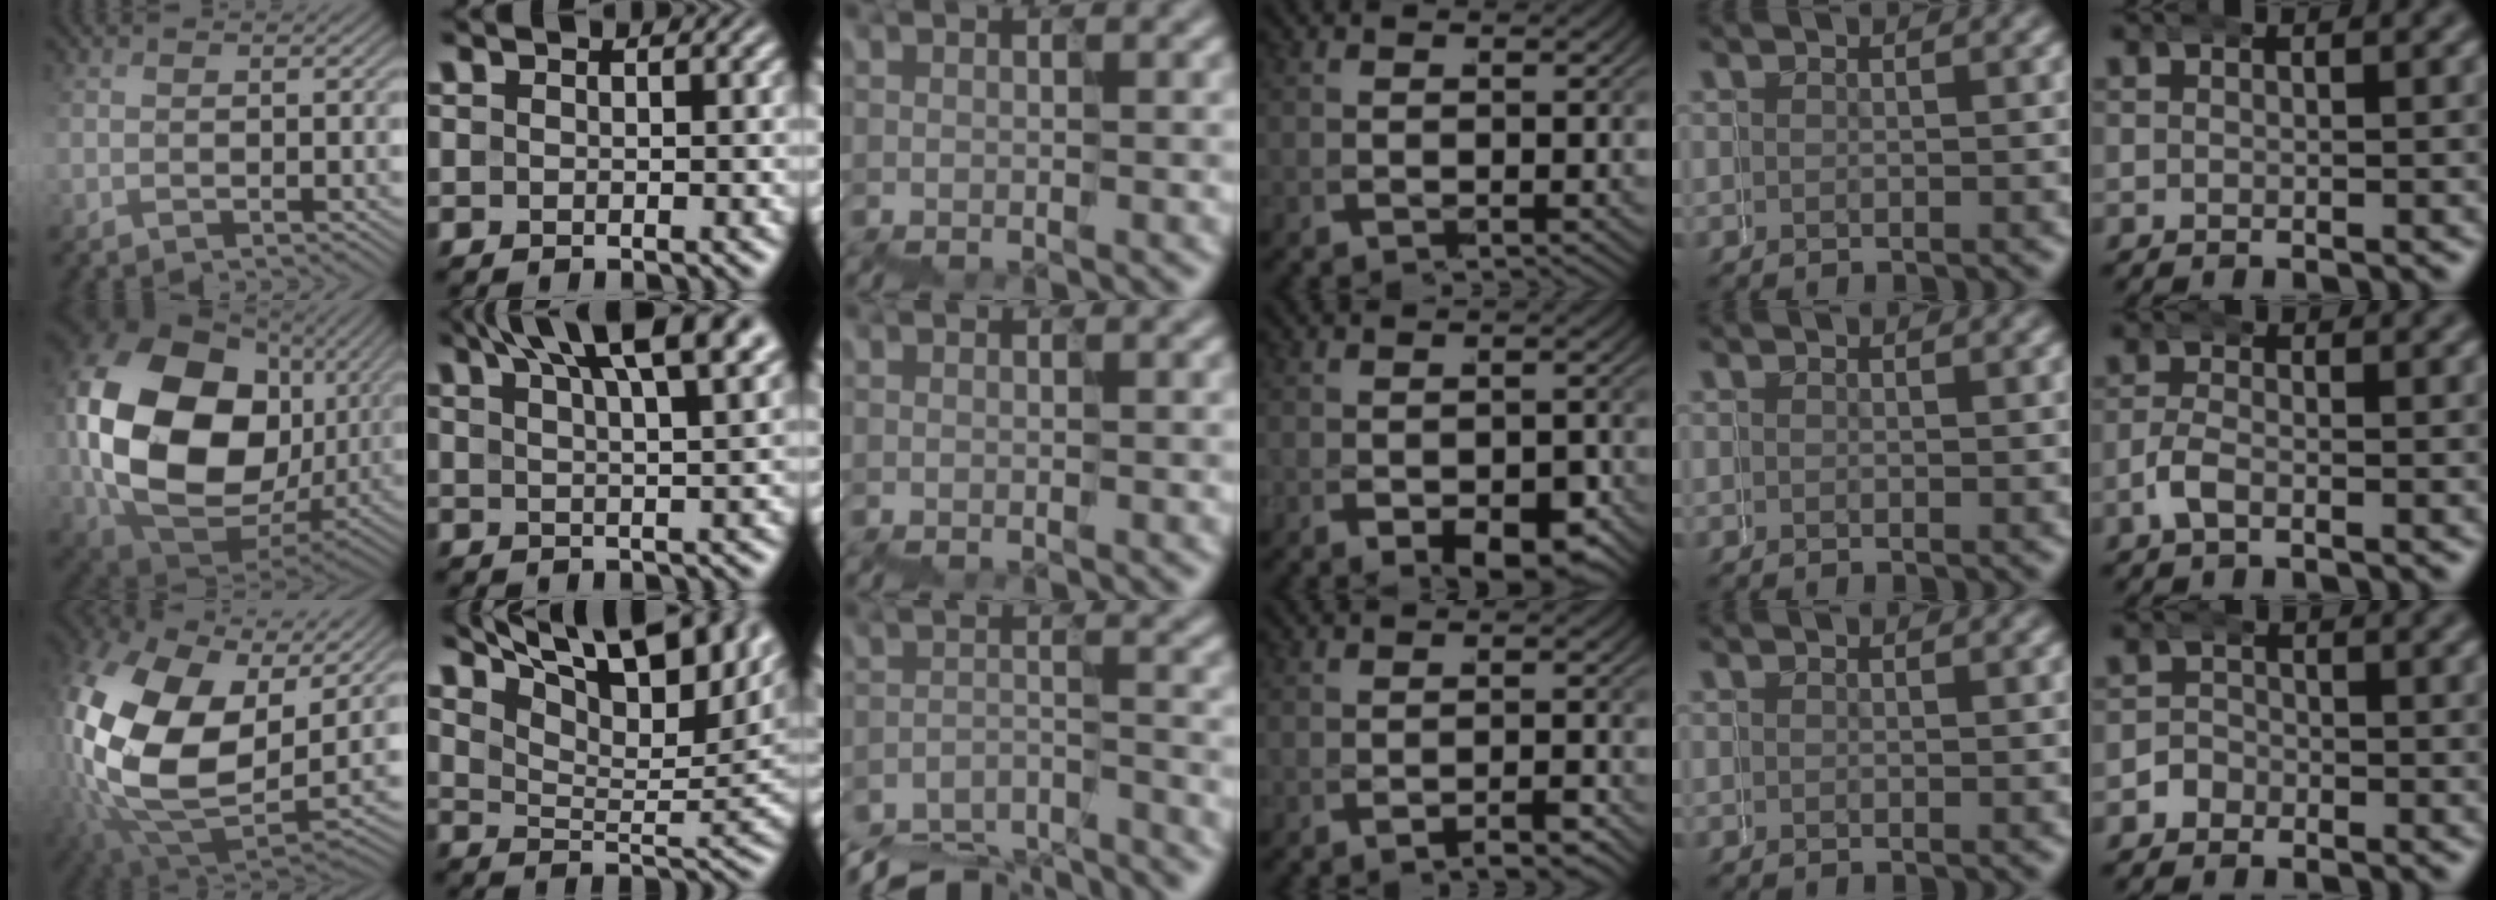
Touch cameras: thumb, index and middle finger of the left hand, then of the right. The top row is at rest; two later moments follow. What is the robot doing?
{"motion": "wrap", "object": "belt"}